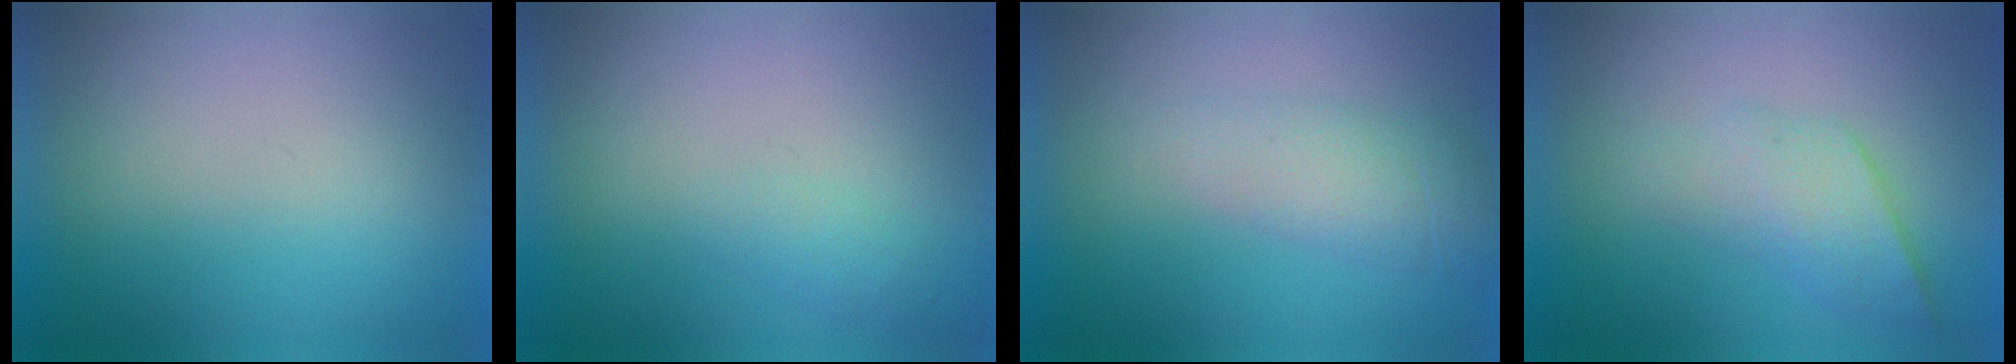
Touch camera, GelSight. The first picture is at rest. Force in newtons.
{"total": 1.2}
{"total": 2.0}
{"total": 2.3}